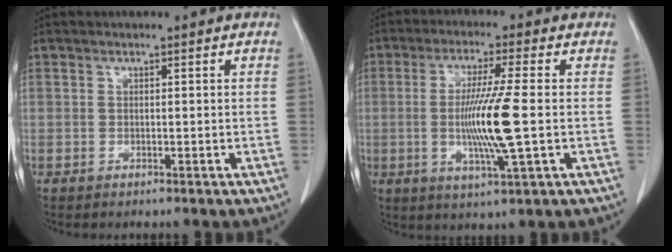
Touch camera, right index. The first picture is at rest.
{"total": 10.2, "force": [-1.0, -0.5, 10.1], "torque": [-0.200, -0.014, -0.020]}